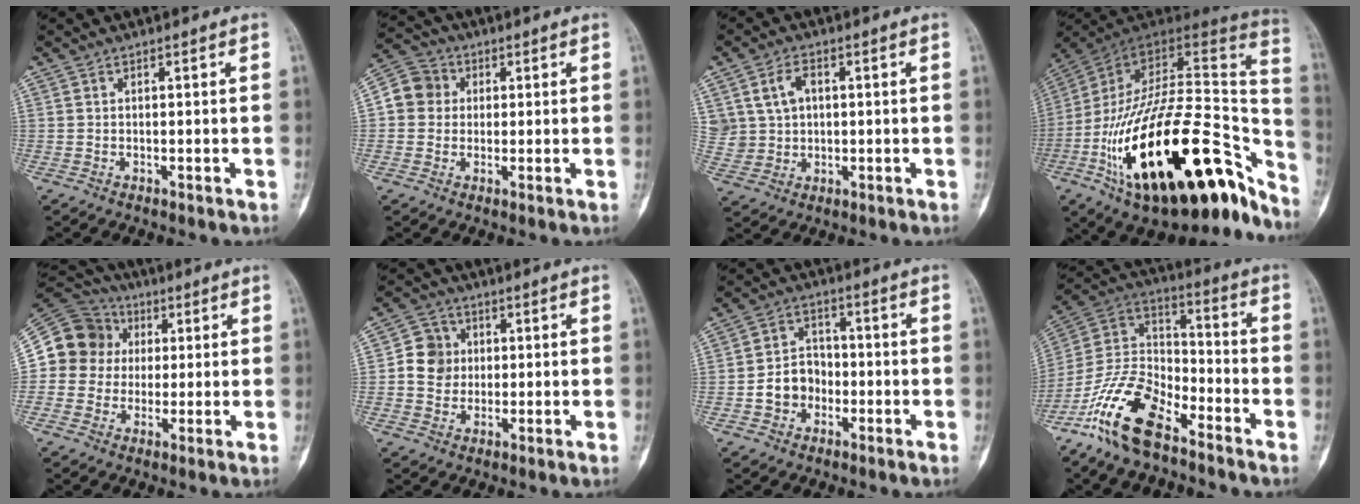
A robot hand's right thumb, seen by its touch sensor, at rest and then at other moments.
{"total": 7.1, "force": [0.8, 6.6, 2.4], "torque": [-0.025, 0.014, 0.002]}
{"total": 7.4, "force": [2.1, 5.8, 4.2], "torque": [-0.064, 0.001, 0.049]}
{"total": 39.0, "force": [-17.1, 17.4, 30.4], "torque": [-0.410, 0.068, -0.263]}
{"total": 13.4, "force": [1.5, 12.7, 3.8], "torque": [-0.047, 0.035, 0.025]}
{"total": 7.1, "force": [0.6, 6.5, 2.7], "torque": [-0.018, 0.005, 0.003]}
{"total": 7.3, "force": [-2.0, 6.2, 3.4], "torque": [-0.033, 0.031, -0.042]}
{"total": 17.0, "force": [-11.1, 7.6, 10.4], "torque": [-0.197, 0.068, -0.216]}